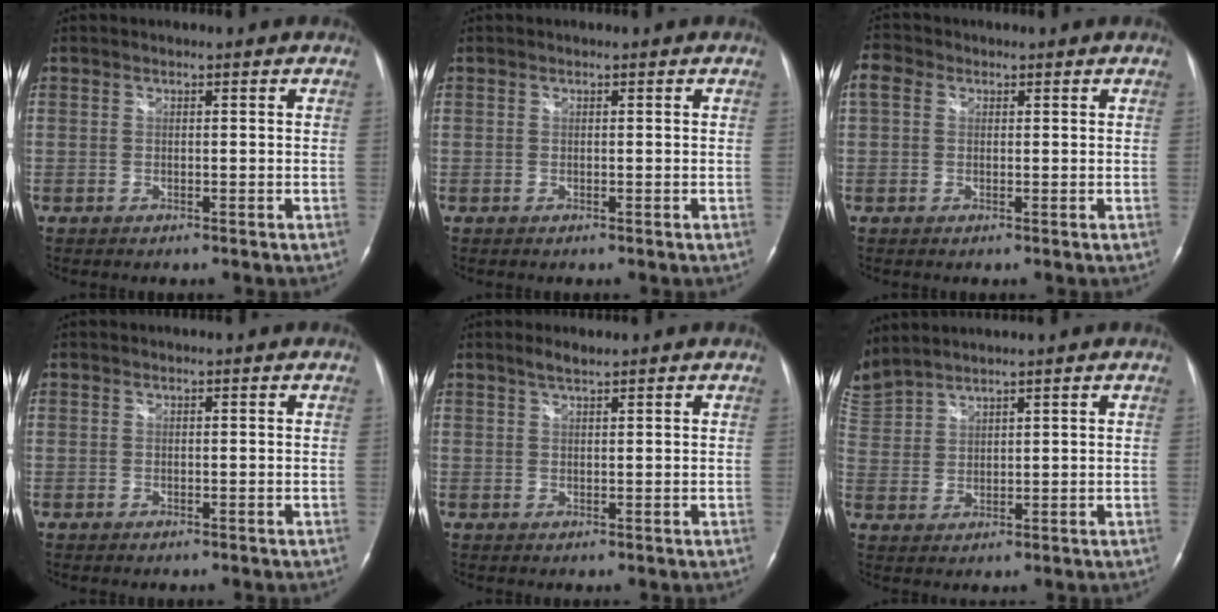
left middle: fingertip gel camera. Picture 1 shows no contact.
{"total": 0.0}
{"total": 2.9, "force": [1.0, 2.2, 1.5], "torque": [-0.045, 0.022, 0.019]}
{"total": 0.0}
{"total": 1.9, "force": [1.6, 0.1, 1.0], "torque": [-0.026, 0.002, 0.033]}
{"total": 7.9, "force": [7.5, 1.3, 2.1], "torque": [-0.063, 0.023, 0.158]}